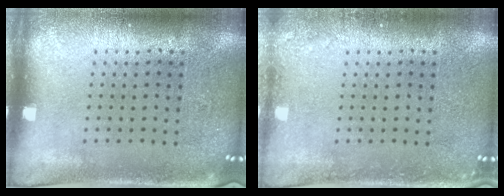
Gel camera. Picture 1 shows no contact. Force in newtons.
{"total": 1.1, "press": 1.1, "slide": 0.1}